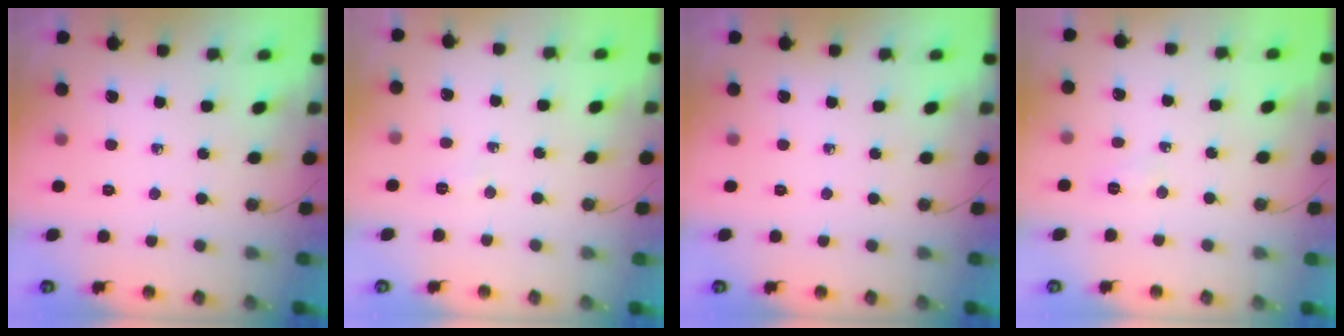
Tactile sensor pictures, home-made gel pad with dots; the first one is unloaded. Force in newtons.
{"total": 4.5, "press": 2.4, "slide": 3.8}
{"total": 0.0}
{"total": 16.7, "press": 4.8, "slide": 16.0}